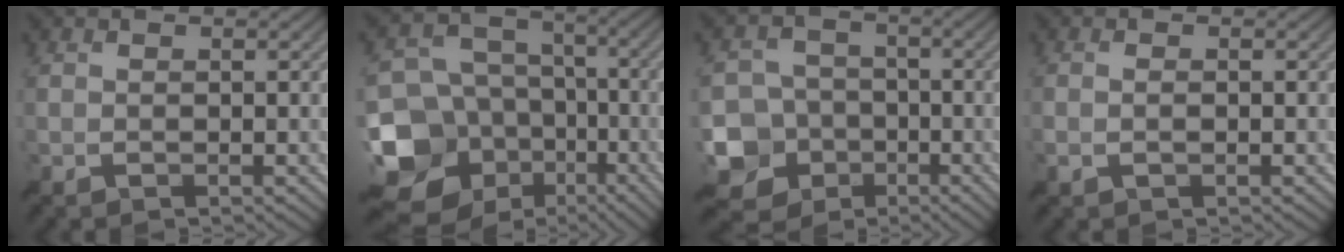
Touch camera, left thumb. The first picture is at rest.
{"total": 17.8, "force": [-7.2, 14.6, 7.3], "torque": [-0.215, -0.026, -0.114]}
{"total": 11.9, "force": [-5.2, 10.3, 2.9], "torque": [-0.099, -0.037, -0.117]}
{"total": 1.3, "force": [-0.3, 0.2, 1.2], "torque": [-0.027, 0.002, -0.008]}